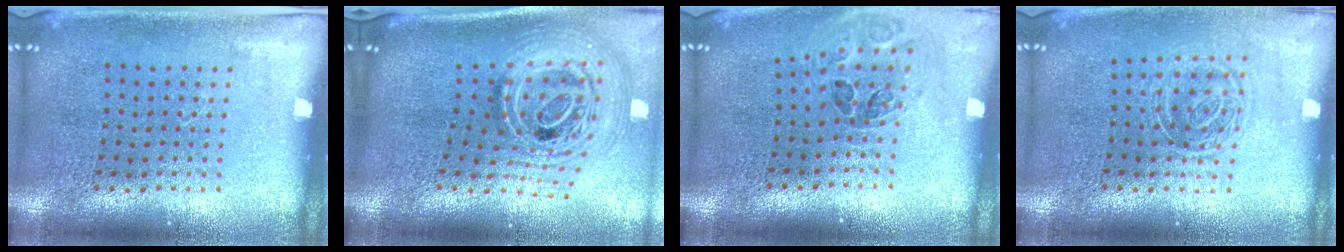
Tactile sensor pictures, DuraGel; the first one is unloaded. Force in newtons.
{"total": 2.7, "press": 1.9, "slide": 1.9}
{"total": 1.0, "press": 1.0, "slide": 0.3}
{"total": 1.2, "press": 1.0, "slide": 0.7}